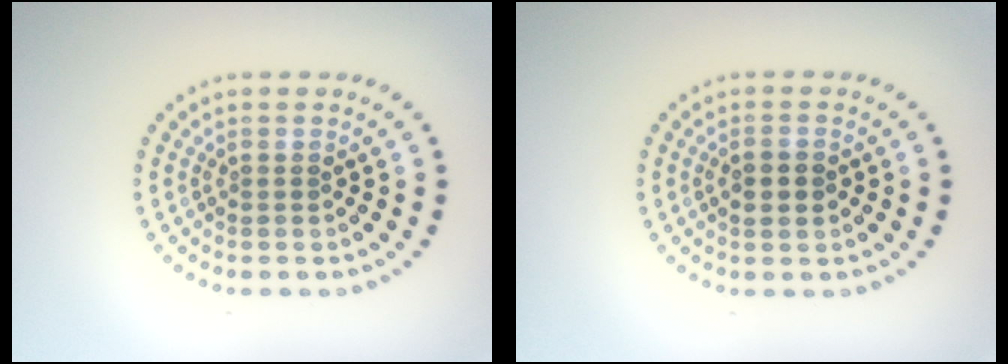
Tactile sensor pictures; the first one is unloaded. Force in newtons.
{"total": 1.9, "press": 1.9, "slide": 0.2}